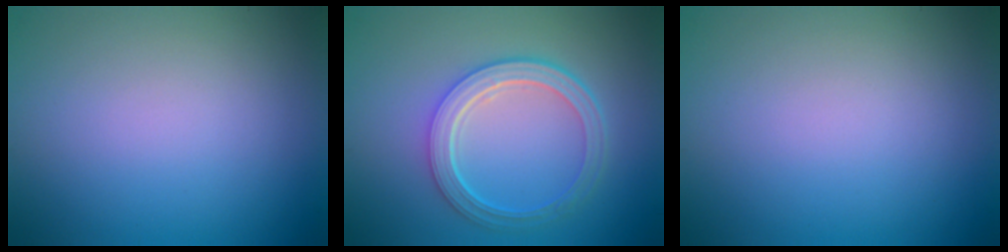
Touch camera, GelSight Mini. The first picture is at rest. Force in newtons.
{"total": 5.0, "press": 3.8, "slide": 3.3}
{"total": 0.0}